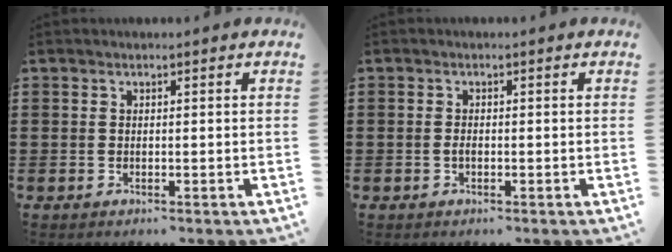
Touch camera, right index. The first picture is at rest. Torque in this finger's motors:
{"motor_torque": [2.14, 0.00, 0.15, 0.03]}